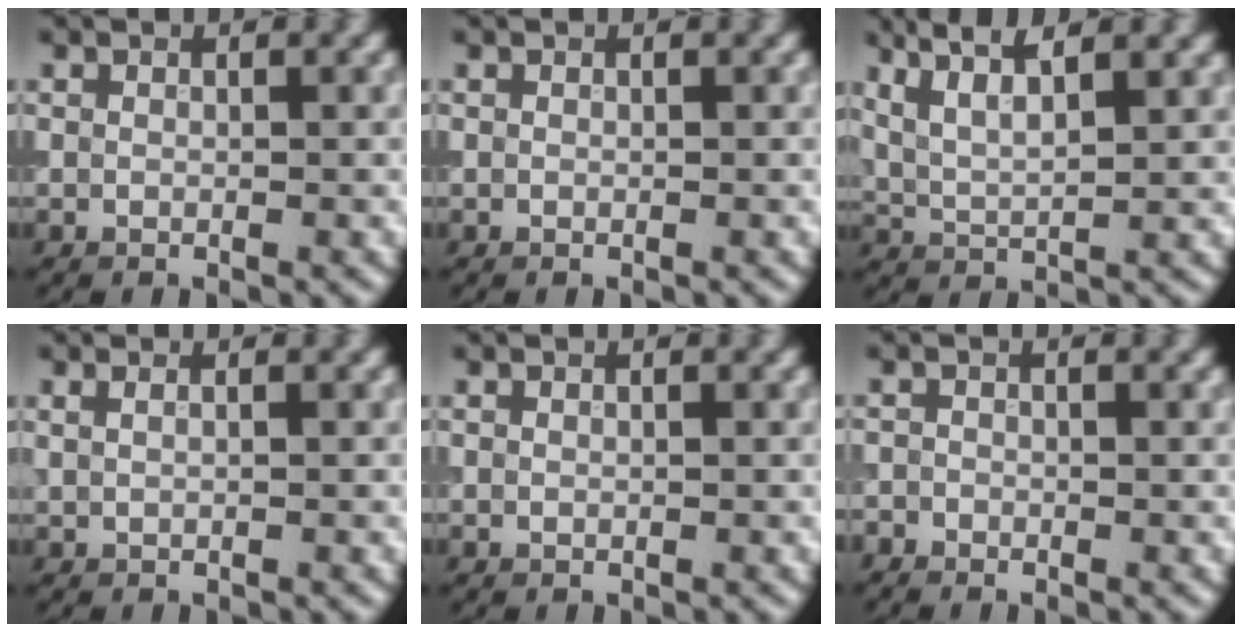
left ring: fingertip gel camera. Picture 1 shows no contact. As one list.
[{"total": 0.0}, {"total": 5.0, "force": [3.6, 1.2, 3.2], "torque": [-0.057, 0.029, 0.052]}, {"total": 1.3, "force": [0.7, 0.6, 0.9], "torque": [-0.004, 0.007, -0.003]}, {"total": 0.0}, {"total": 0.9, "force": [-0.9, -0.1, -0.3], "torque": [-0.001, 0.005, -0.018]}]